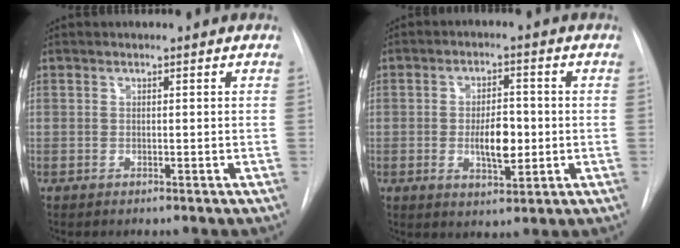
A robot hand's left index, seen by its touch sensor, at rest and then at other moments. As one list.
[{"total": 6.3, "force": [-0.8, 2.6, 5.7], "torque": [-0.099, 0.000, -0.008]}]